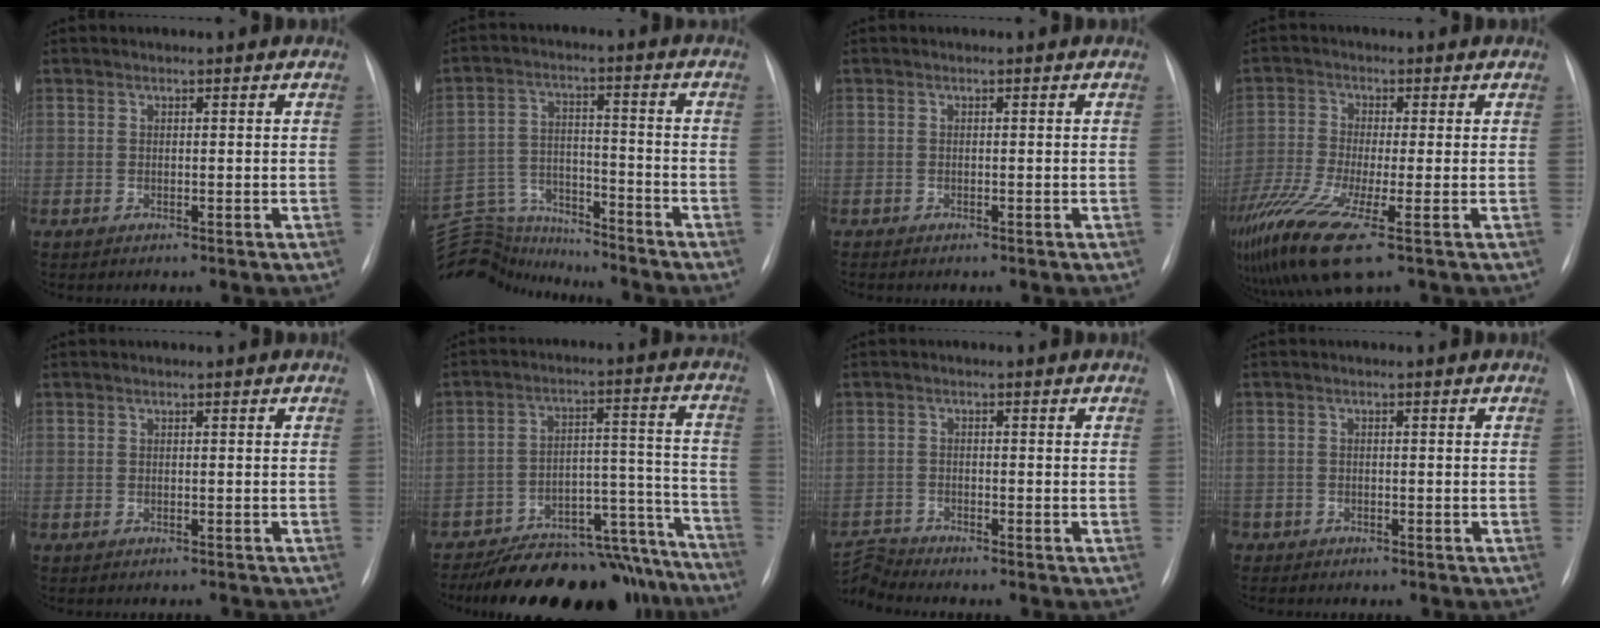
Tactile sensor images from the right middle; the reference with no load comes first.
{"total": 13.9, "force": [-13.7, 2.0, 1.6], "torque": [-0.045, 0.031, -0.228]}
{"total": 0.0}
{"total": 13.1, "force": [-7.4, 1.8, 10.7], "torque": [-0.239, -0.039, -0.135]}
{"total": 1.5, "force": [-1.5, 0.1, 0.2], "torque": [-0.001, -0.004, -0.016]}
{"total": 24.6, "force": [-22.3, 7.2, 7.6], "torque": [-0.058, 0.034, -0.307]}
{"total": 3.9, "force": [-3.4, -1.6, -0.9], "torque": [0.010, -0.014, -0.066]}
{"total": 2.4, "force": [-2.0, 1.2, 0.3], "torque": [-0.009, 0.001, -0.029]}